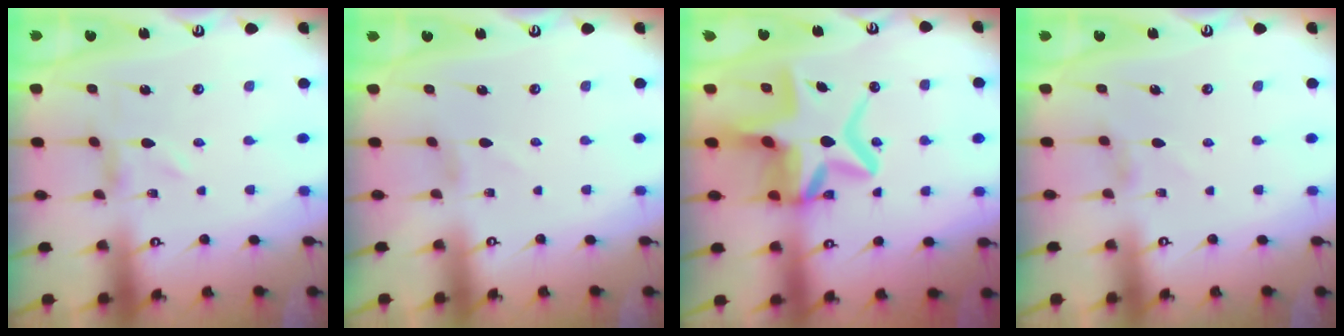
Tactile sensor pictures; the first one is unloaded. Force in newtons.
{"total": 1.1, "press": 1.1, "slide": 0.1}
{"total": 14.8, "press": 14.3, "slide": 3.7}
{"total": 2.3, "press": 2.3, "slide": 0.3}